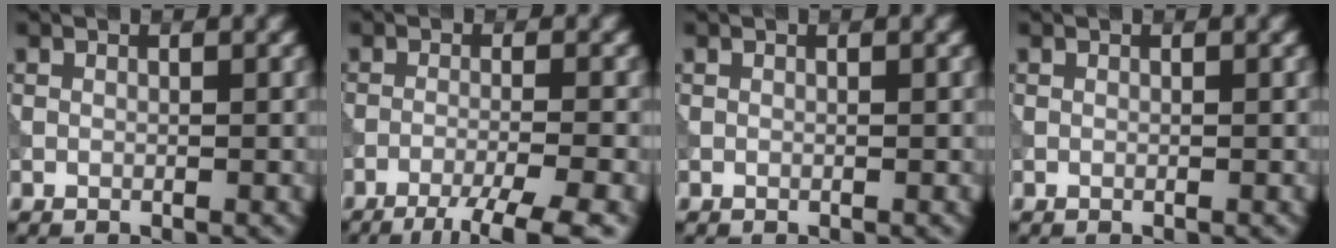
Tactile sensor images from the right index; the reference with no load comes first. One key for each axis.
{"total": 6.3, "fx": -4.4, "fy": 0.9, "fz": 4.5, "tx": -0.063, "ty": -0.008, "tz": -0.073}
{"total": 0.0}
{"total": 0.0}